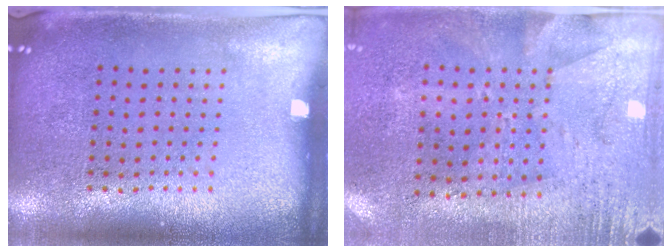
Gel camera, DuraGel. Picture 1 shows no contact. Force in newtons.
{"total": 2.8, "press": 2.3, "slide": 1.7}